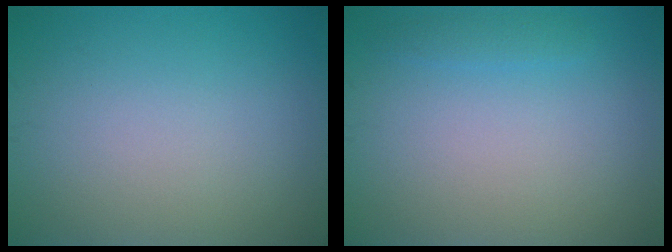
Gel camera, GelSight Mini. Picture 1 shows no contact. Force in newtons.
{"total": 1.0, "press": 1.0, "slide": 0.1}